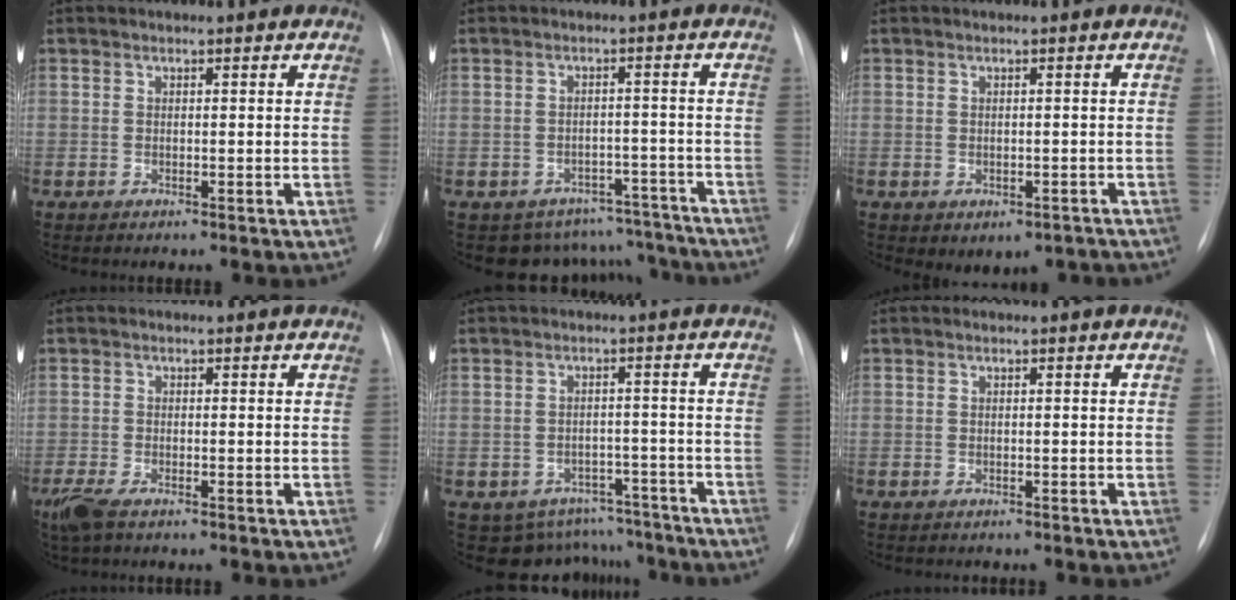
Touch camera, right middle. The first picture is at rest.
{"total": 10.0, "force": [-8.9, 4.5, -0.4], "torque": [0.024, 0.040, -0.102]}
{"total": 4.5, "force": [-3.1, 2.9, 1.6], "torque": [-0.009, 0.015, -0.031]}
{"total": 4.0, "force": [-2.7, 1.2, 2.6], "torque": [-0.064, -0.012, -0.049]}
{"total": 9.5, "force": [-8.0, 5.1, 0.1], "torque": [0.010, 0.032, -0.094]}
{"total": 1.6, "force": [-1.4, 0.5, 0.4], "torque": [-0.008, -0.003, -0.017]}